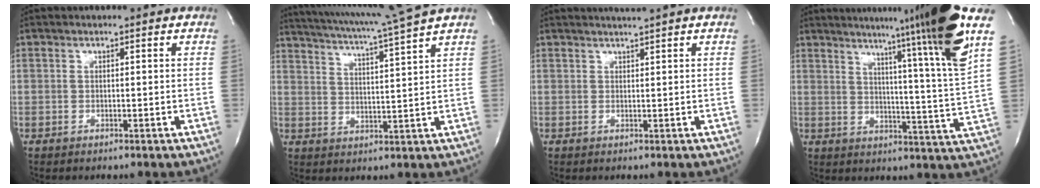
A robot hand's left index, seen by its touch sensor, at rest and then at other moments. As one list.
[{"total": 13.2, "force": [11.4, -2.5, 6.4], "torque": [-0.120, -0.029, 0.163]}, {"total": 1.7, "force": [1.5, -0.8, 0.4], "torque": [-0.006, -0.006, 0.030]}, {"total": 19.6, "force": [12.9, -3.4, 14.4], "torque": [-0.199, -0.055, 0.152]}]